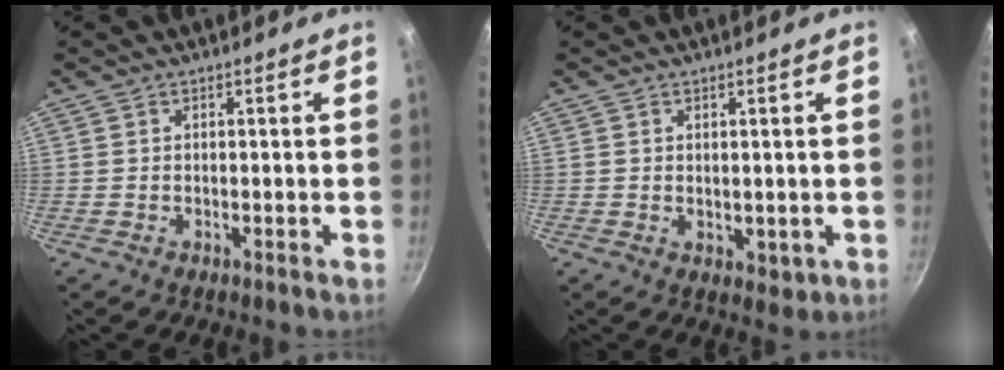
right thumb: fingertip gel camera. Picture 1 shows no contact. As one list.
[{"total": 2.3, "force": [0.6, 1.5, 1.7], "torque": [-0.017, -0.012, 0.010]}]